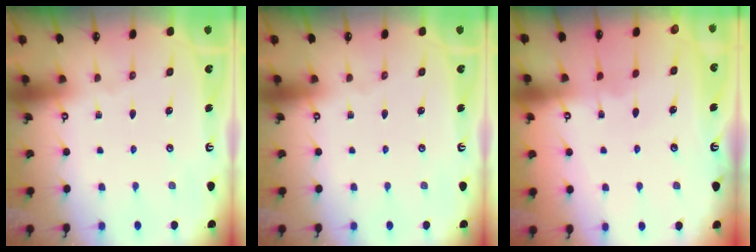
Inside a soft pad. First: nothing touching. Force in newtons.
{"total": 0.0}
{"total": 2.3, "press": 2.3, "slide": 0.2}